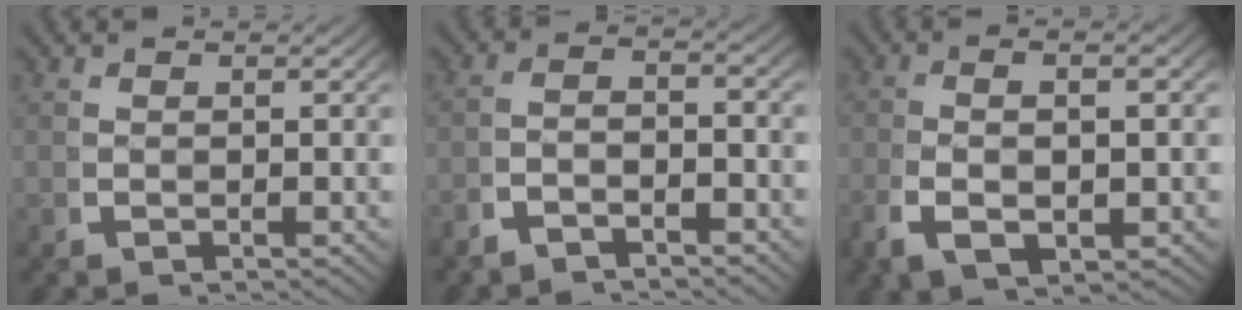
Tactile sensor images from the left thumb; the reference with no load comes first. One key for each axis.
{"total": 2.5, "fx": -2.1, "fy": 0.8, "fz": 1.1, "tx": -0.017, "ty": -0.006, "tz": -0.043}
{"total": 4.8, "fx": -0.6, "fy": 1.9, "fz": 4.4, "tx": -0.092, "ty": -0.003, "tz": -0.003}